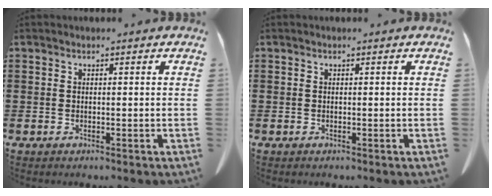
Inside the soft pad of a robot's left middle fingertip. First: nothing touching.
{"total": 0.0}